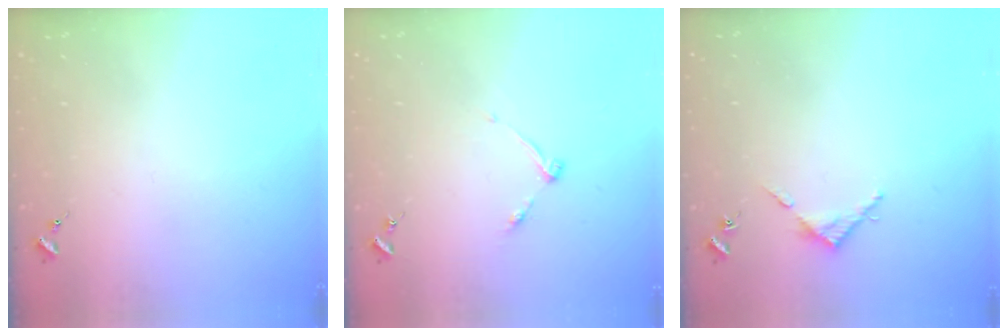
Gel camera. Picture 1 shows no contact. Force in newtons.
{"total": 4.5, "press": 4.4, "slide": 0.6}
{"total": 4.7, "press": 4.7, "slide": 0.2}